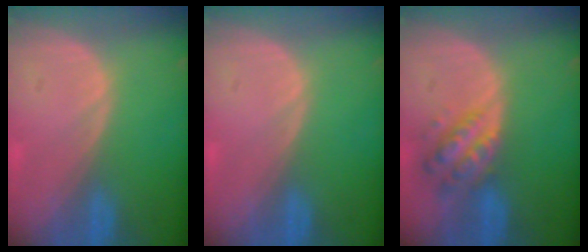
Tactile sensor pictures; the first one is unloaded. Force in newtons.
{"total": 0.0}
{"total": 6.2, "press": 5.6, "slide": 2.6}